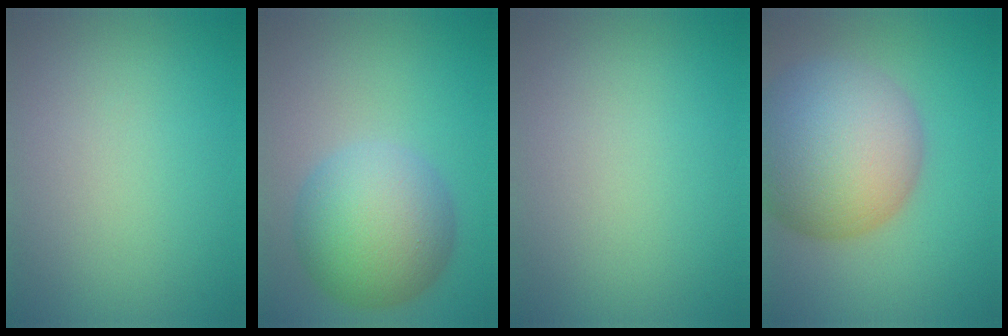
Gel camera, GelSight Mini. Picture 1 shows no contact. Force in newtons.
{"total": 8.0, "press": 8.0, "slide": 0.2}
{"total": 0.0}
{"total": 12.3, "press": 12.3, "slide": 0.9}